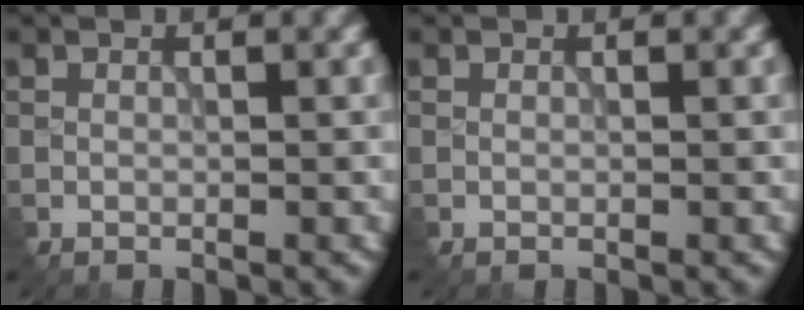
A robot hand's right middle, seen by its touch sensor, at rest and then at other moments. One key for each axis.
{"total": 0.0}